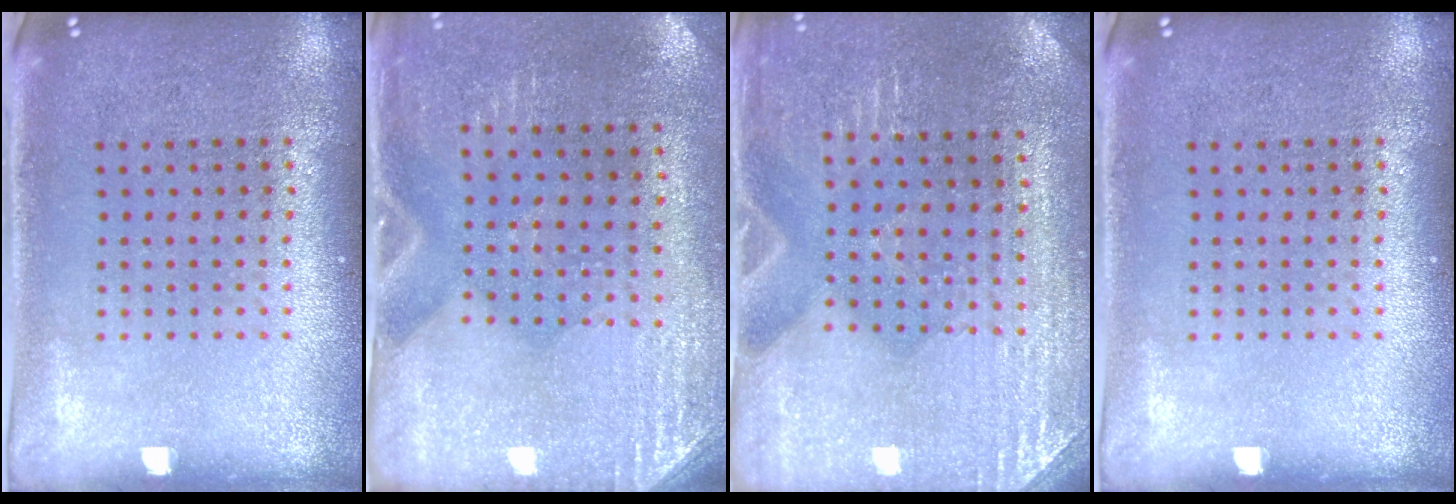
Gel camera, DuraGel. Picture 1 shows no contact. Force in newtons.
{"total": 2.8, "press": 2.5, "slide": 1.3}
{"total": 3.0, "press": 3.0, "slide": 0.2}
{"total": 0.0}